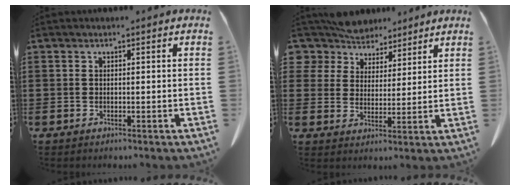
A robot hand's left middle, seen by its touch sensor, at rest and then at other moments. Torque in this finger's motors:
{"motor_torque": [0.00, 0.02, 0.05, 0.00]}